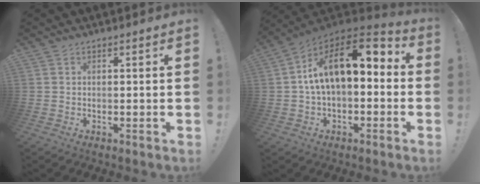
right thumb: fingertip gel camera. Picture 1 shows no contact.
{"total": 15.7, "force": [3.6, 8.2, 12.9], "torque": [-0.205, -0.008, 0.059]}